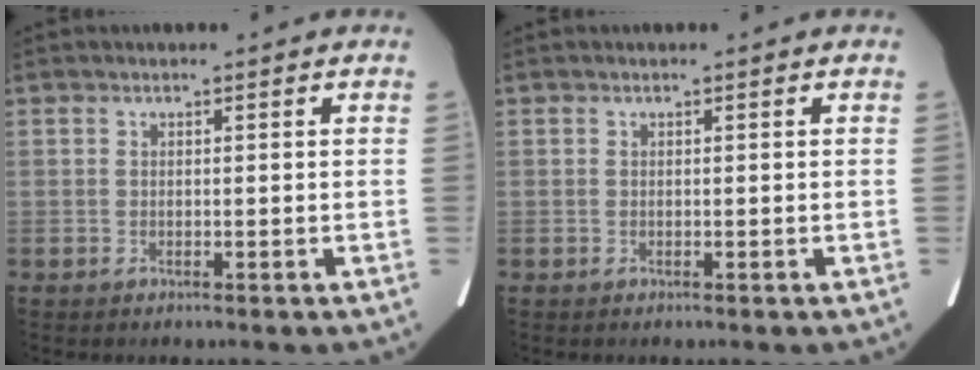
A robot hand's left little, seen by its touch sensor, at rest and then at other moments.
{"total": 0.0}